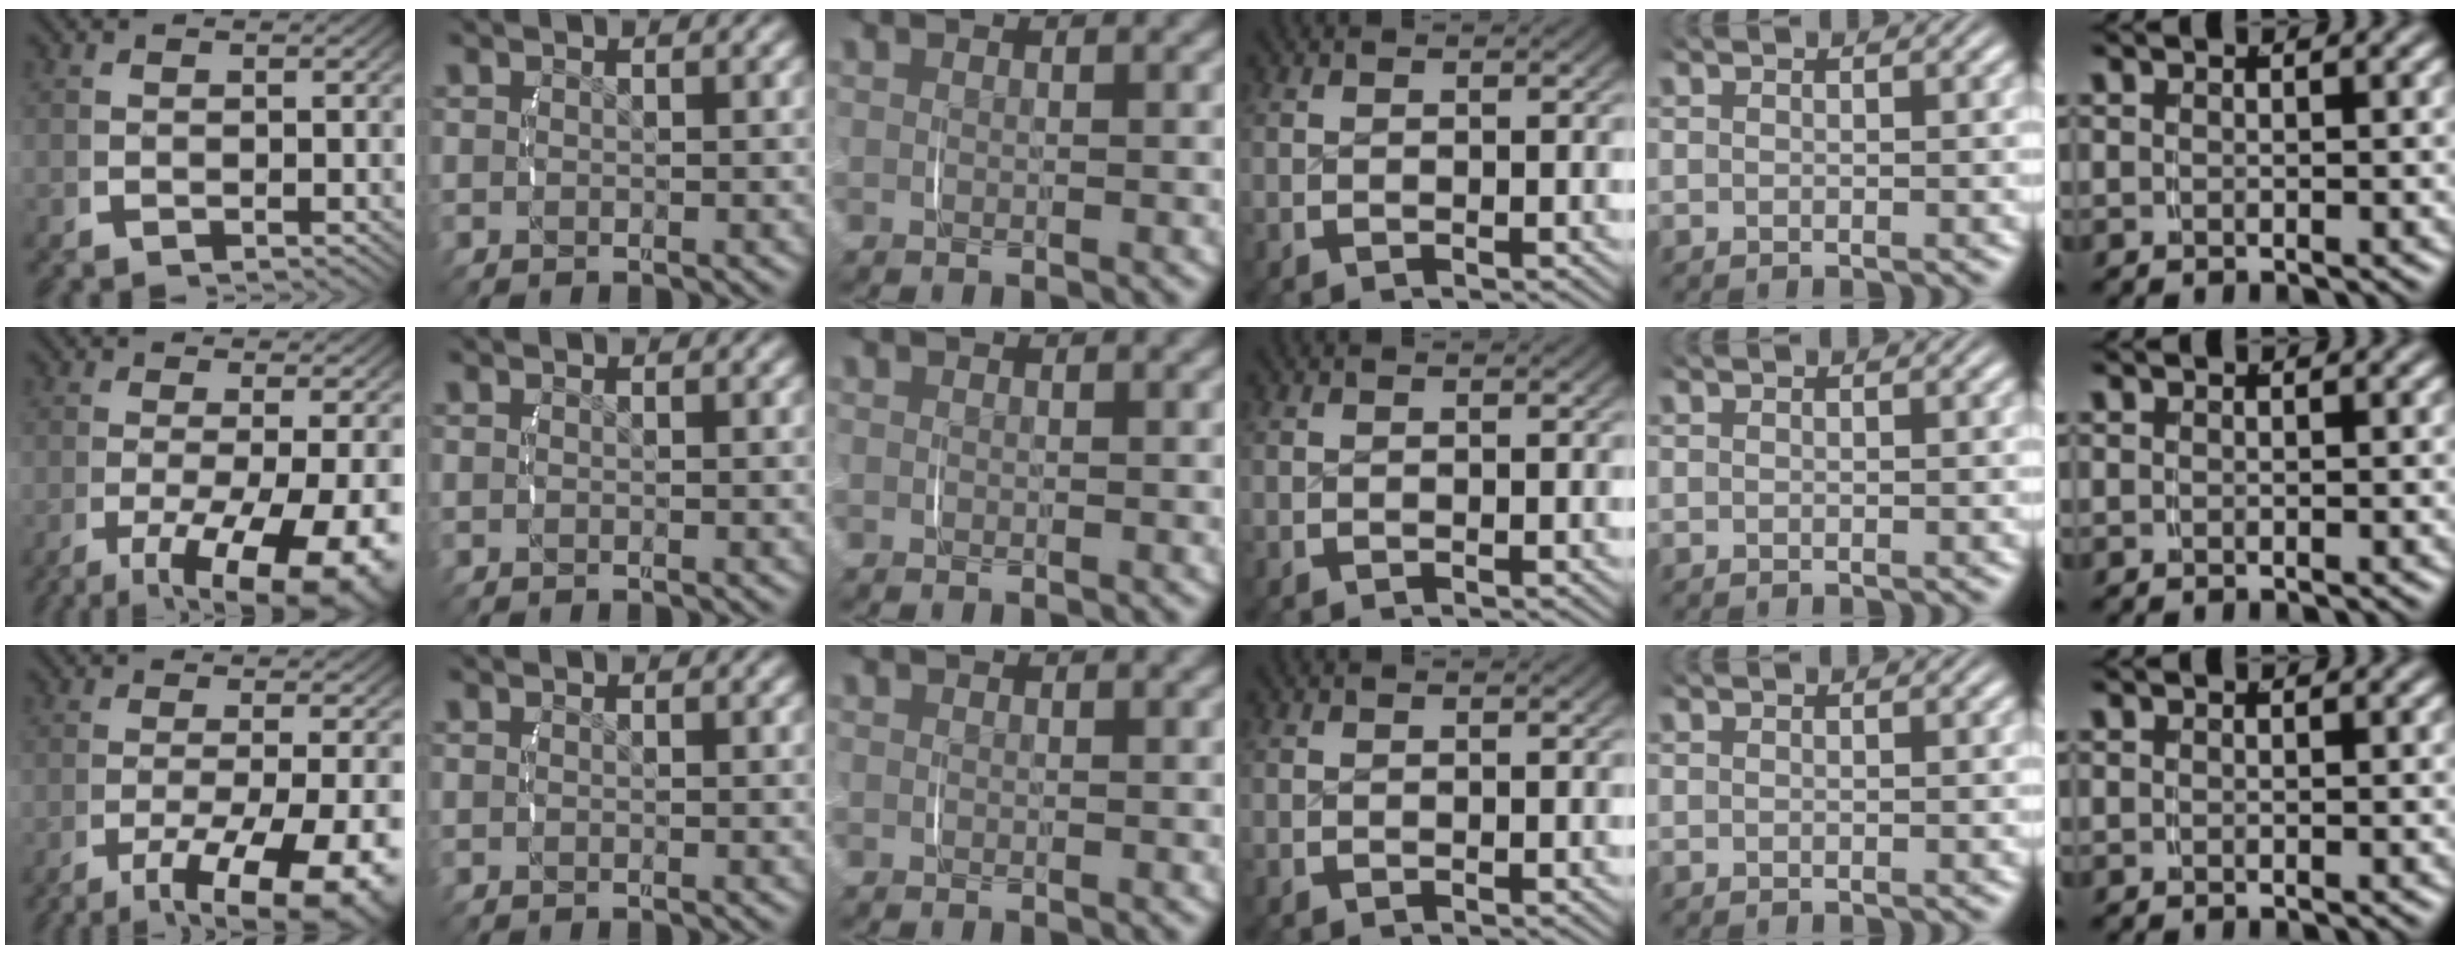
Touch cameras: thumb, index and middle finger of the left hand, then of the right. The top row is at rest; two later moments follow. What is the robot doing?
{"motion": "lift_and_place", "object": "glasses case"}